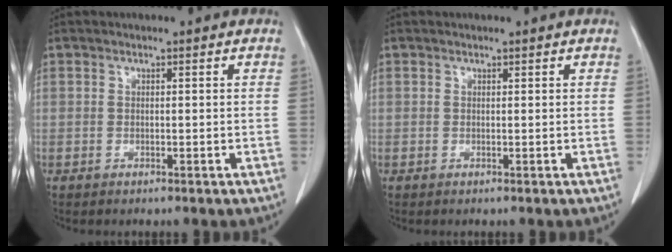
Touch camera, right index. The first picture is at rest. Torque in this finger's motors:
{"motor_torque": [0.14, -0.08, -0.01, 0.01]}